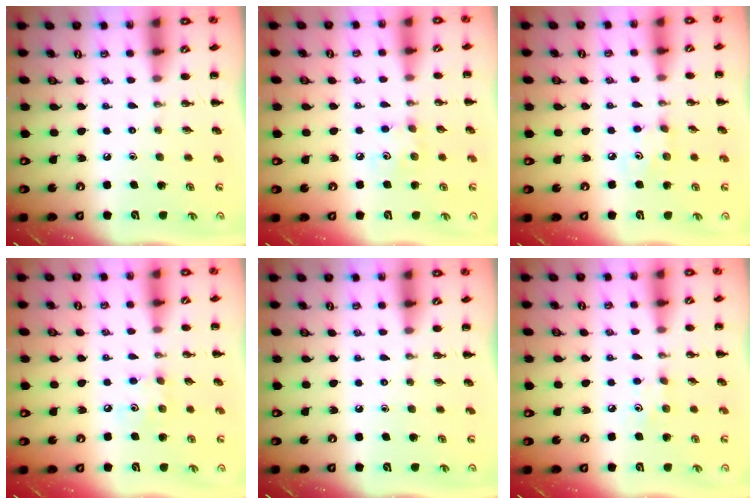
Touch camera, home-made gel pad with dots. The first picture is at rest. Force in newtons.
{"total": 4.6, "press": 4.5, "slide": 1.1}
{"total": 3.4, "press": 3.3, "slide": 0.9}
{"total": 4.8, "press": 4.7, "slide": 1.0}
{"total": 0.0}
{"total": 4.5, "press": 4.3, "slide": 1.3}